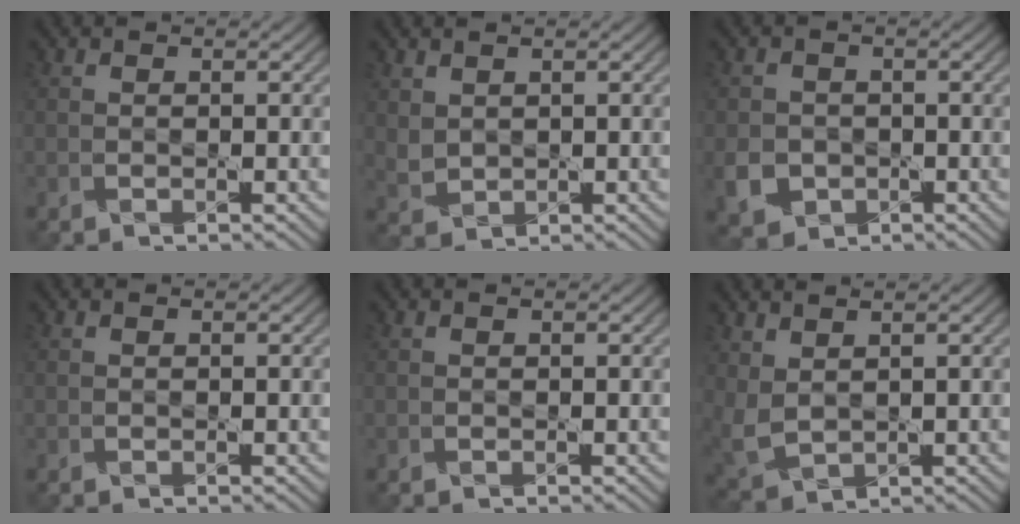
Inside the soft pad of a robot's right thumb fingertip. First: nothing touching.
{"total": 2.5, "force": [1.4, 1.7, 1.2], "torque": [-0.039, -0.002, 0.032]}
{"total": 4.2, "force": [-1.4, 3.7, 1.5], "torque": [-0.045, -0.011, -0.031]}
{"total": 0.0}
{"total": 0.0}
{"total": 4.6, "force": [1.9, 3.0, 3.0], "torque": [-0.098, -0.009, 0.049]}